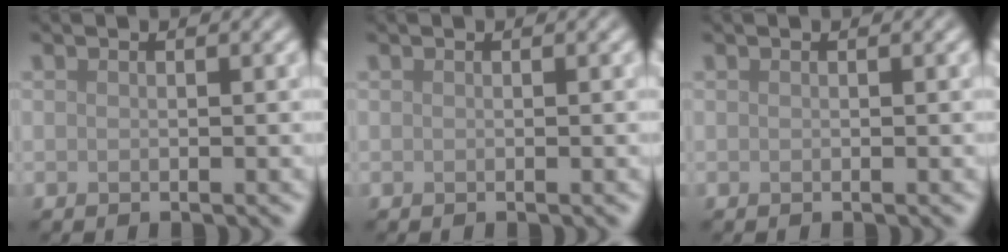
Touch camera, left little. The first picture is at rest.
{"total": 0.0}
{"total": 0.0}